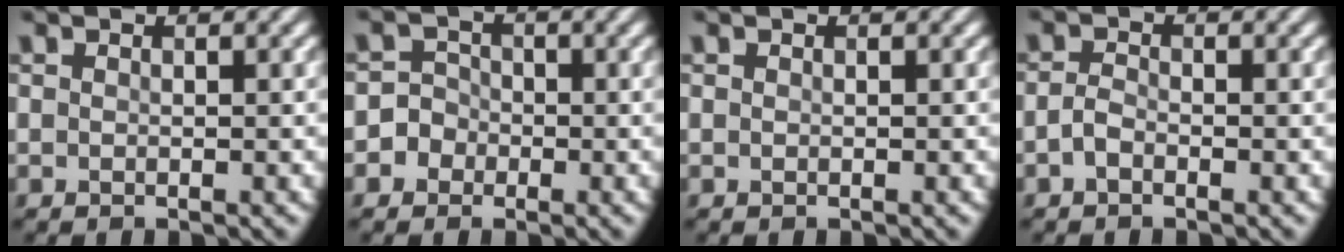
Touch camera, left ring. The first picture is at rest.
{"total": 2.8, "force": [-1.2, 2.5, 0.3], "torque": [0.023, 0.009, -0.034]}
{"total": 0.0}
{"total": 1.3, "force": [-0.7, 0.7, 0.8], "torque": [-0.019, 0.003, -0.018]}